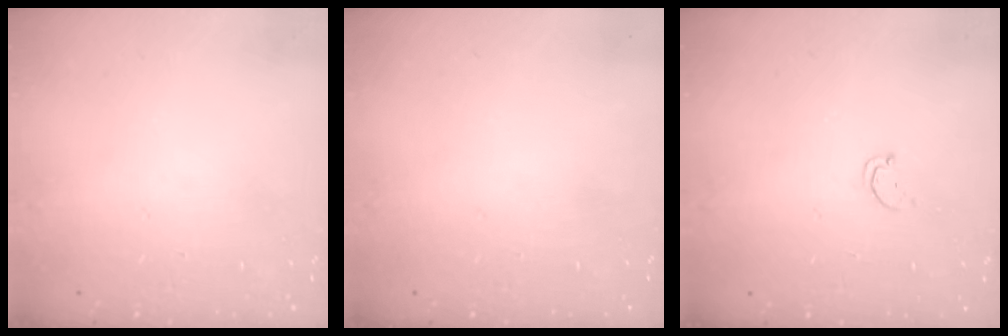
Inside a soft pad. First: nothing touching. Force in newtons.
{"total": 0.0}
{"total": 1.7, "press": 1.7, "slide": 0.2}